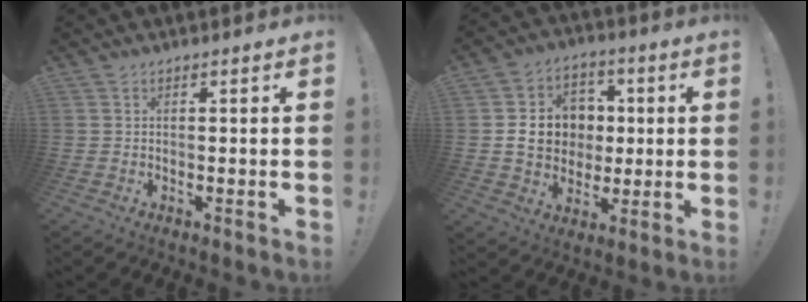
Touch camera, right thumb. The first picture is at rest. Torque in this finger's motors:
{"motor_torque": [0.52, 0.59, 0.64, 0.11, 0.05]}